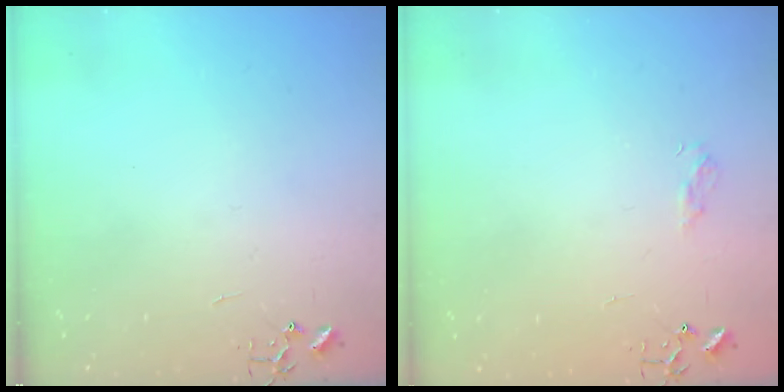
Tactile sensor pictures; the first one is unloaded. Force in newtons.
{"total": 6.3, "press": 6.2, "slide": 0.8}